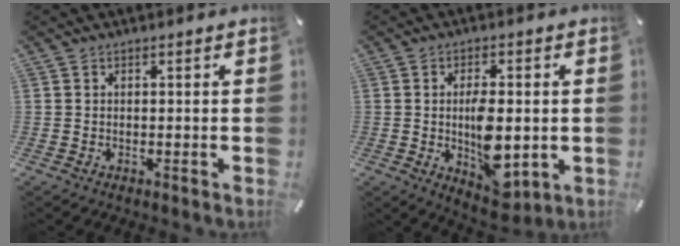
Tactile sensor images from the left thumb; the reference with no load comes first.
{"total": 10.4, "force": [-0.8, 5.2, 9.0], "torque": [-0.138, -0.013, -0.010]}